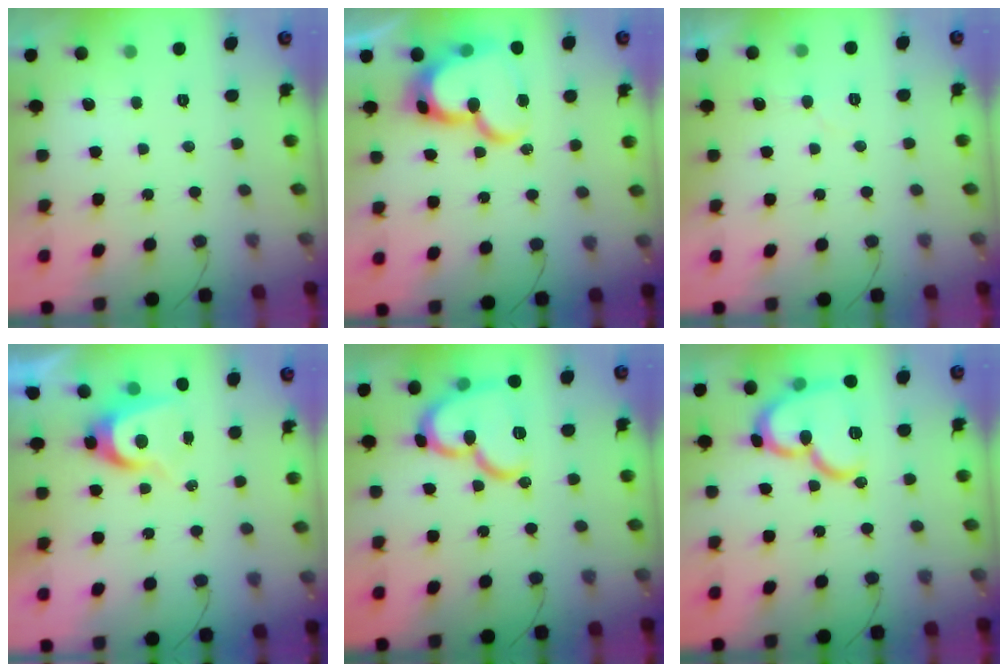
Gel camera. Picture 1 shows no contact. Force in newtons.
{"total": 19.4, "press": 19.4, "slide": 1.5}
{"total": 5.3, "press": 5.3, "slide": 0.5}
{"total": 7.0, "press": 6.9, "slide": 0.4}
{"total": 16.4, "press": 16.3, "slide": 1.6}
{"total": 16.4, "press": 16.3, "slide": 1.6}